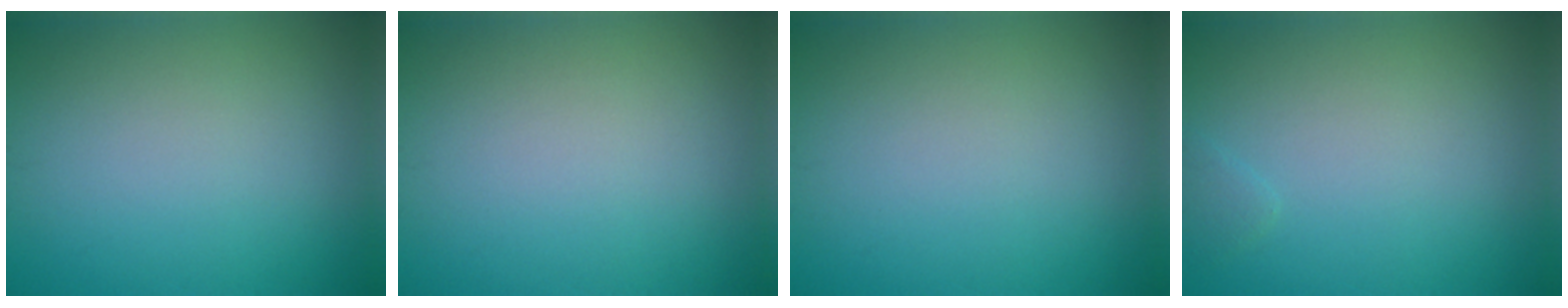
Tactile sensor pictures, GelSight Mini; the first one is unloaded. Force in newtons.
{"total": 0.0}
{"total": 0.0}
{"total": 0.6, "press": 0.6, "slide": 0.1}